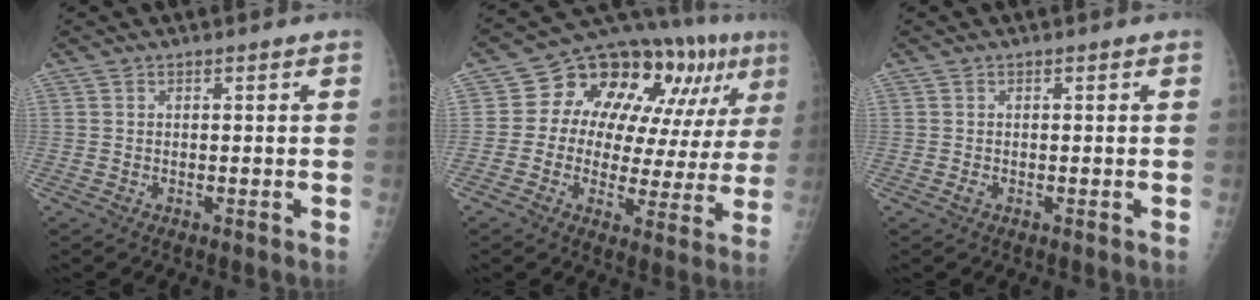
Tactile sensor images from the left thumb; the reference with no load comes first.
{"total": 19.9, "force": [6.9, 10.5, 15.5], "torque": [-0.169, 0.019, 0.092]}
{"total": 1.0, "force": [-0.4, 0.7, 0.6], "torque": [-0.012, -0.001, -0.008]}